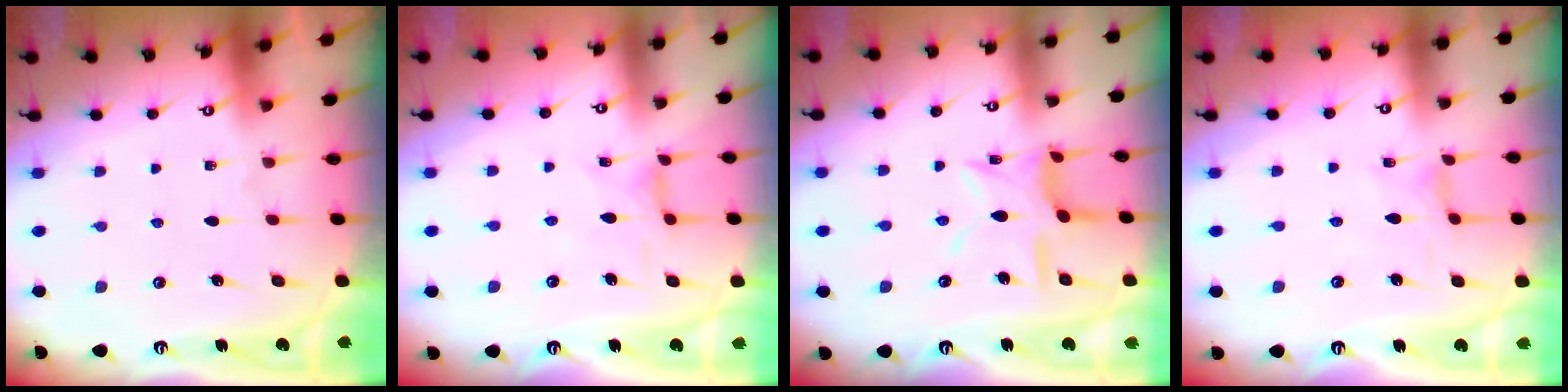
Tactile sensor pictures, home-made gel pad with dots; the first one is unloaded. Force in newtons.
{"total": 2.6, "press": 2.6, "slide": 0.5}
{"total": 10.7, "press": 10.7, "slide": 0.7}
{"total": 0.0}